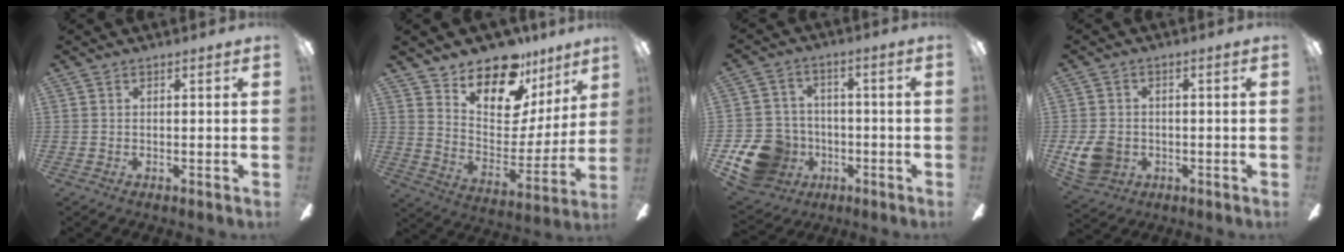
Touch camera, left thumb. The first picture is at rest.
{"total": 16.0, "force": [12.7, 7.2, 6.5], "torque": [-0.107, -0.102, 0.226]}
{"total": 13.8, "force": [-6.0, 11.0, 5.7], "torque": [-0.133, 0.042, -0.102]}
{"total": 7.9, "force": [-1.6, 6.6, 4.0], "torque": [-0.086, 0.011, -0.031]}